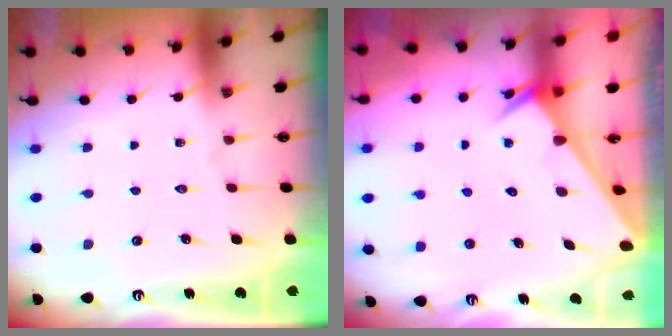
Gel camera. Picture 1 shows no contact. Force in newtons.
{"total": 2.4, "press": 2.4, "slide": 0.1}